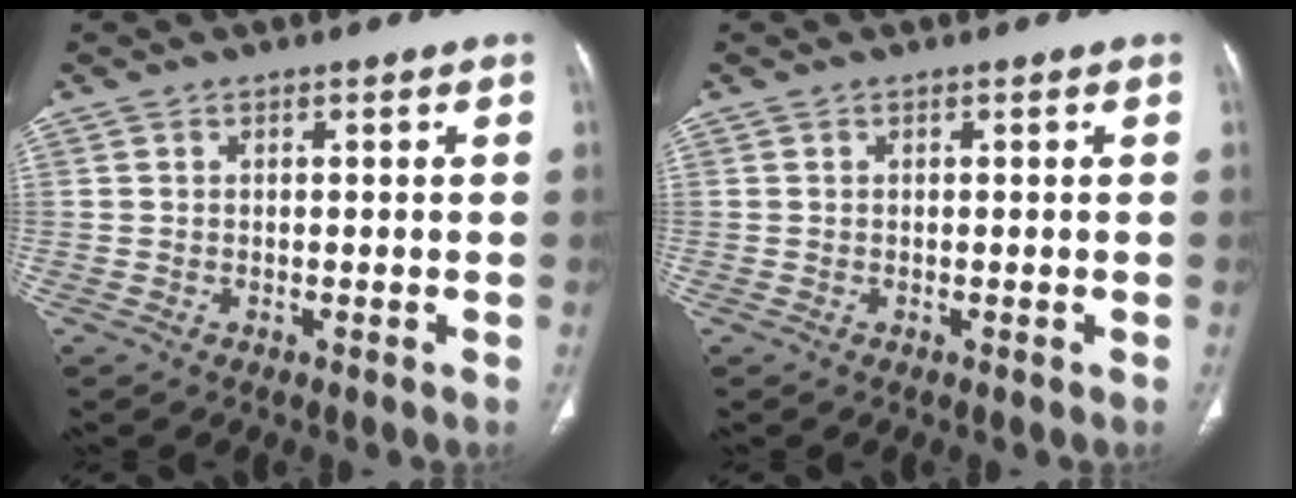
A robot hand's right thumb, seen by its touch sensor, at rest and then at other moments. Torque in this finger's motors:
{"motor_torque": [-0.05, 0.05, -0.11, 0.11, 0.03]}